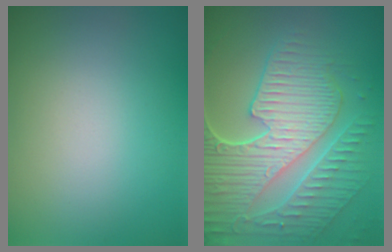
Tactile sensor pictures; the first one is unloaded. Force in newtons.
{"total": 9.4, "press": 6.4, "slide": 6.9}